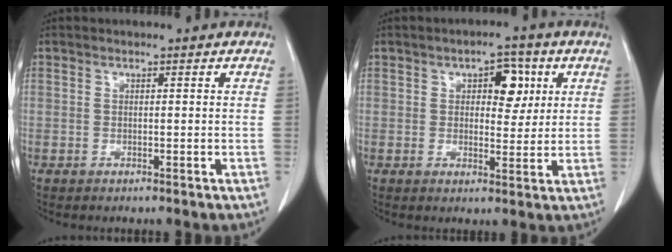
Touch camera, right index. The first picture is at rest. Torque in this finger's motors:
{"motor_torque": [0.17, 0.16, 0.18, 0.02]}